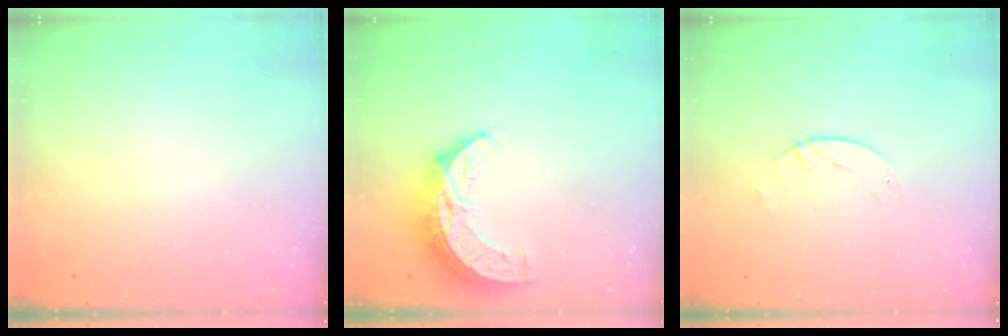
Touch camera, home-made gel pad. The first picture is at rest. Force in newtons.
{"total": 10.4, "press": 10.3, "slide": 0.9}
{"total": 2.6, "press": 2.6, "slide": 0.3}